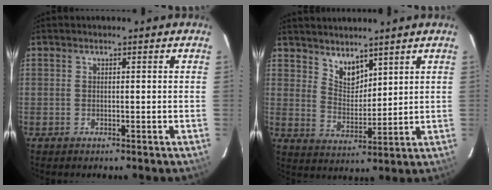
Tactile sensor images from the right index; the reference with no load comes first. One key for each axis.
{"total": 5.8, "fx": 4.7, "fy": 2.5, "fz": 2.2, "tx": -0.030, "ty": -0.004, "tz": 0.092}